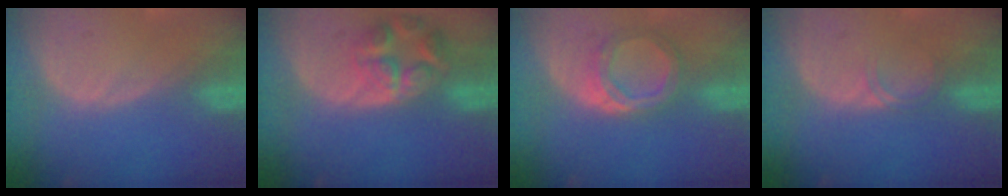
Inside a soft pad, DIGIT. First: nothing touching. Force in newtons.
{"total": 7.7, "press": 6.9, "slide": 3.4}
{"total": 5.6, "press": 5.0, "slide": 2.5}
{"total": 1.7, "press": 1.7, "slide": 0.3}